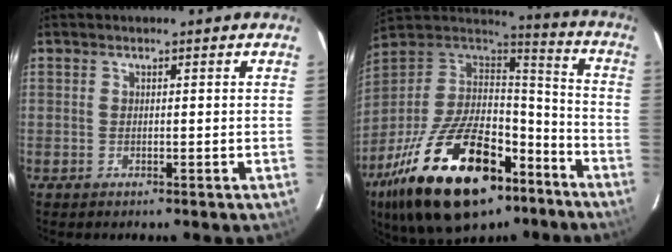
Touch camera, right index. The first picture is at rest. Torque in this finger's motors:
{"motor_torque": [1.56, -0.58, 1.05, 0.21]}